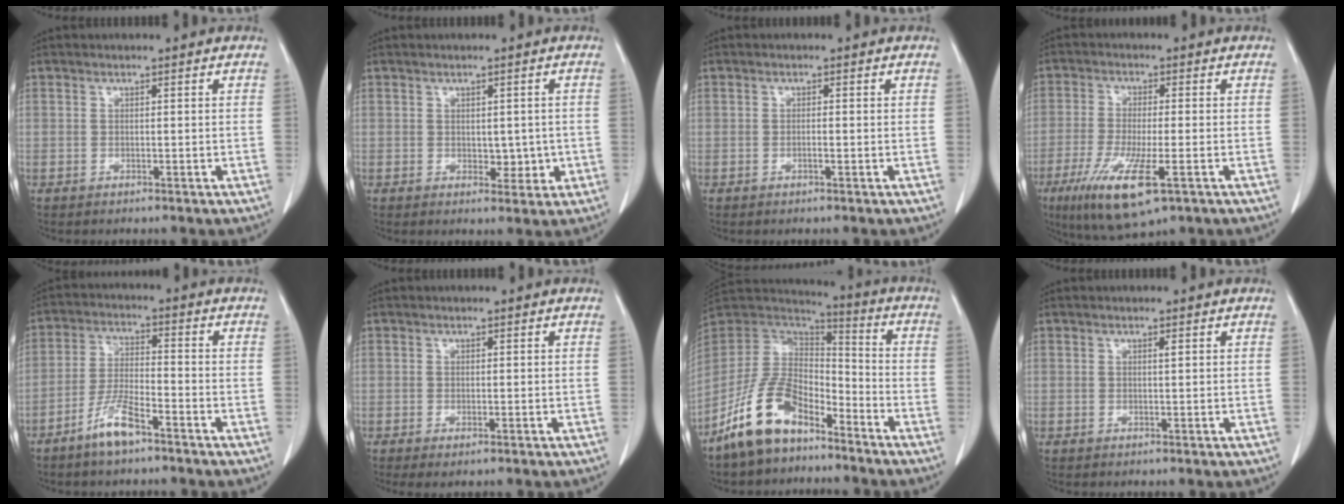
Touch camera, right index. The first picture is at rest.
{"total": 3.2, "force": [-0.3, 2.0, 2.5], "torque": [-0.024, -0.002, 0.004]}
{"total": 0.8, "force": [-0.2, 0.0, 0.7], "torque": [-0.013, 0.001, -0.004]}
{"total": 11.2, "force": [-5.3, 2.0, 9.6], "torque": [-0.183, -0.033, -0.088]}
{"total": 6.5, "force": [-4.5, 1.1, 4.6], "torque": [-0.096, -0.005, -0.089]}
{"total": 1.3, "force": [-0.6, 0.4, 1.1], "torque": [-0.018, -0.004, -0.007]}
{"total": 13.2, "force": [-8.9, 6.0, 7.6], "torque": [-0.158, 0.019, -0.176]}
{"total": 0.5, "force": [0.2, 0.0, 0.5], "torque": [-0.009, 0.000, 0.004]}